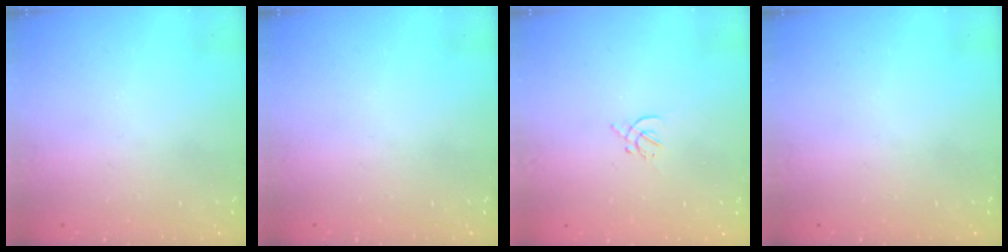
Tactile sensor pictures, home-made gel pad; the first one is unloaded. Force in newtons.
{"total": 0.0}
{"total": 1.4, "press": 1.3, "slide": 0.5}
{"total": 0.0}